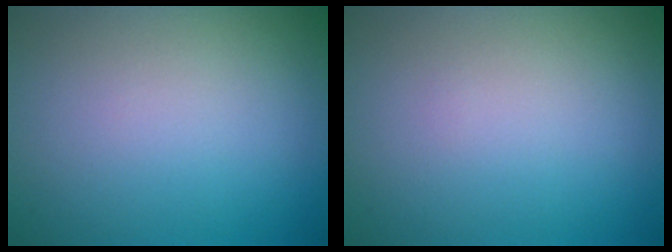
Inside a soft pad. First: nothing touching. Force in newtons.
{"total": 0.0}